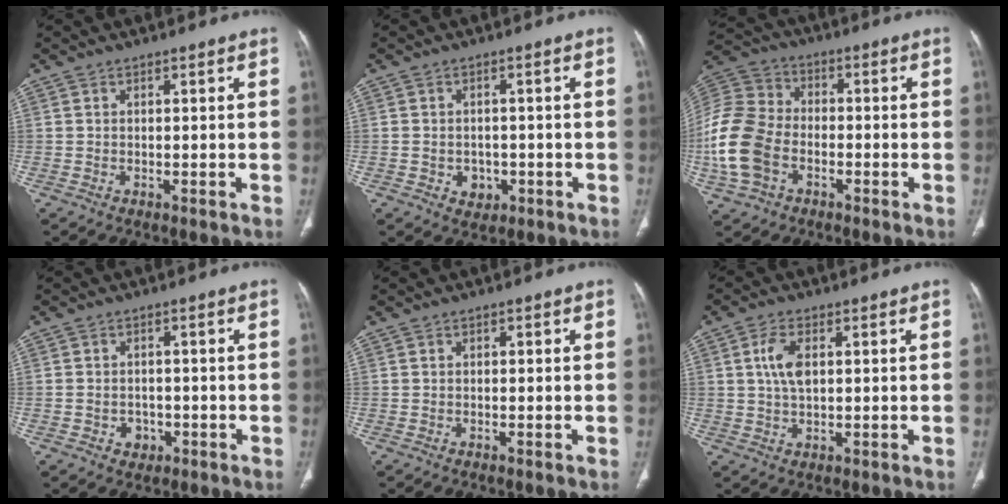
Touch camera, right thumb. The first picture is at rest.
{"total": 3.6, "force": [-1.1, 3.0, 1.6], "torque": [-0.007, 0.005, -0.006]}
{"total": 17.2, "force": [-4.5, 12.4, 11.0], "torque": [-0.241, 0.024, -0.089]}
{"total": 3.0, "force": [-1.1, 2.5, 1.1], "torque": [-0.005, 0.009, -0.010]}
{"total": 0.6, "force": [0.2, 0.4, 0.5], "torque": [-0.006, 0.005, 0.002]}
{"total": 5.6, "force": [1.3, 2.9, 4.6], "torque": [-0.096, 0.001, 0.024]}